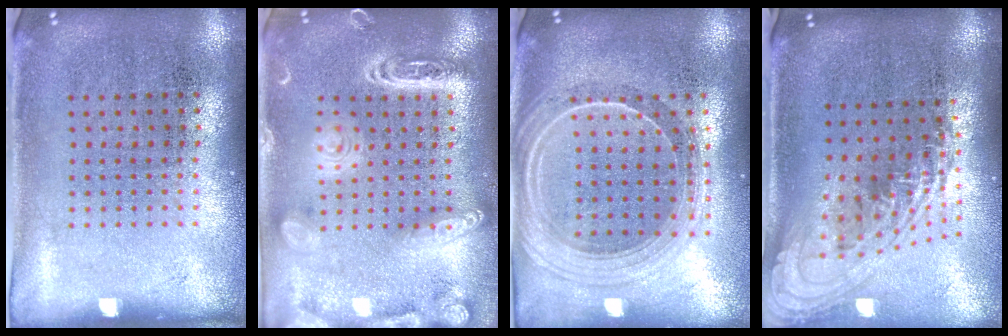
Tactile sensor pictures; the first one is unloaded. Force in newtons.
{"total": 4.1, "press": 4.1, "slide": 0.3}
{"total": 2.3, "press": 2.0, "slide": 1.2}
{"total": 2.3, "press": 1.7, "slide": 1.5}